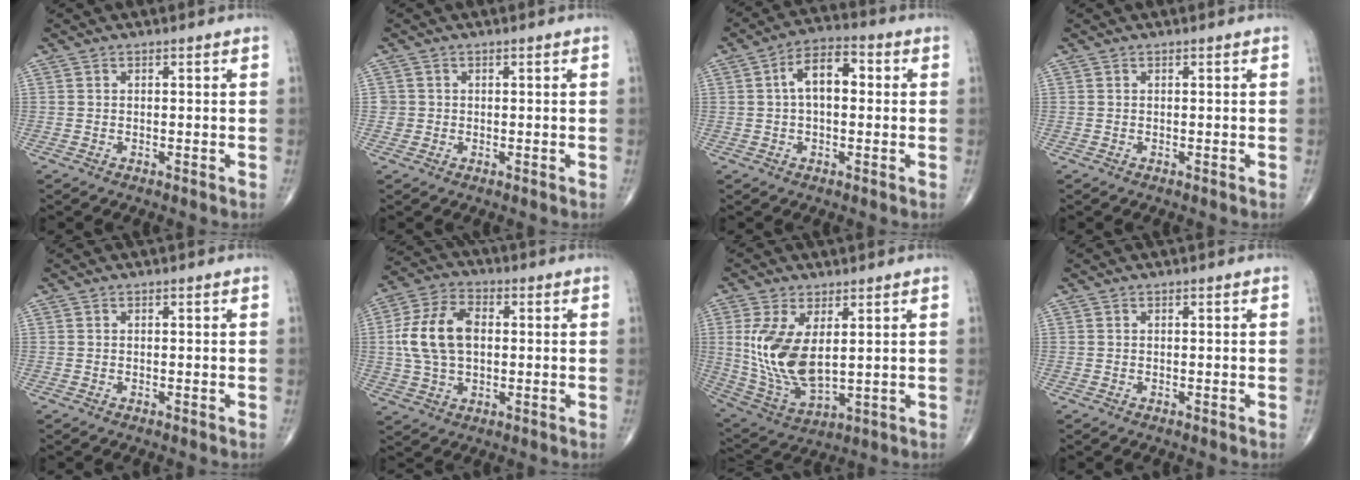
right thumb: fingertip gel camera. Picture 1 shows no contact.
{"total": 1.4, "force": [0.0, 1.4, 0.0], "torque": [0.010, 0.006, -0.004]}
{"total": 8.4, "force": [1.0, 4.6, 7.0], "torque": [-0.111, 0.028, 0.009]}
{"total": 0.0}
{"total": 0.0}
{"total": 12.4, "force": [0.9, 7.8, 9.6], "torque": [-0.185, 0.017, 0.015]}
{"total": 13.7, "force": [2.3, 6.9, 11.6], "torque": [-0.233, -0.020, 0.065]}
{"total": 0.0}